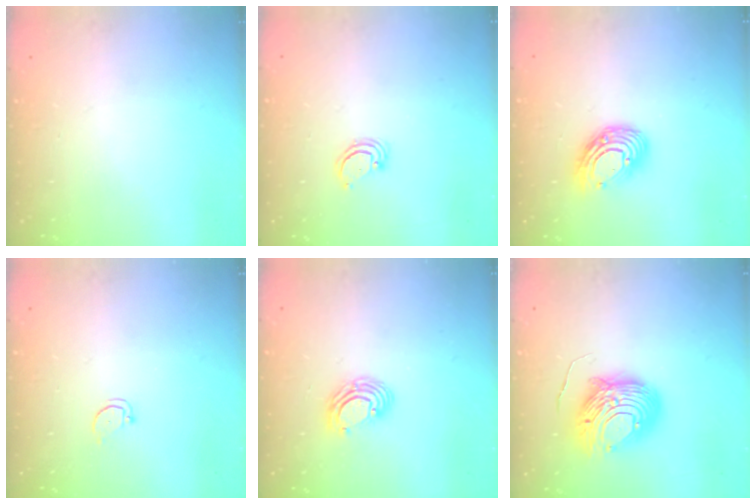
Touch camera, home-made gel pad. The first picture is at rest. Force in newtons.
{"total": 2.6, "press": 2.6, "slide": 0.2}
{"total": 11.6, "press": 11.5, "slide": 1.1}
{"total": 2.0, "press": 2.0, "slide": 0.2}
{"total": 6.0, "press": 6.0, "slide": 0.4}
{"total": 12.1, "press": 12.0, "slide": 1.2}